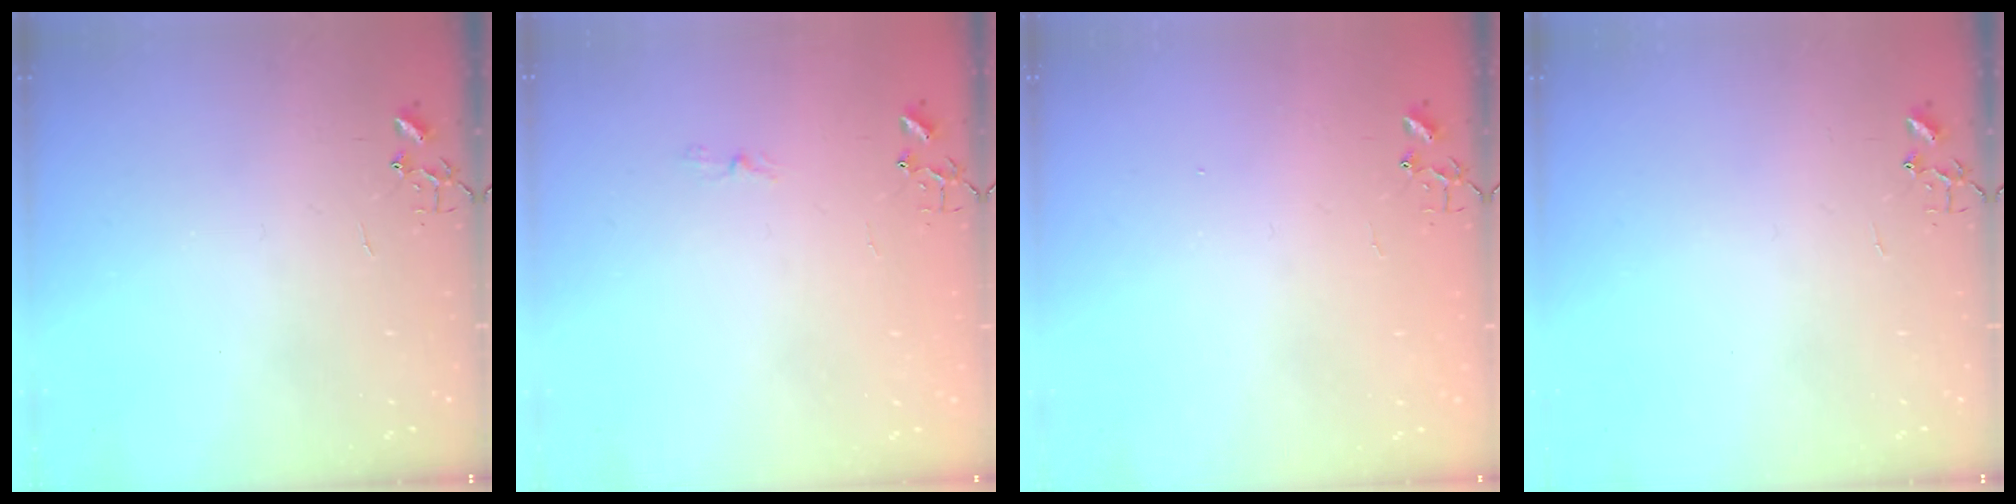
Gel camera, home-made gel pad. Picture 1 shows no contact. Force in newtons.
{"total": 3.5, "press": 3.5, "slide": 0.3}
{"total": 1.1, "press": 1.1, "slide": 0.1}
{"total": 0.0}